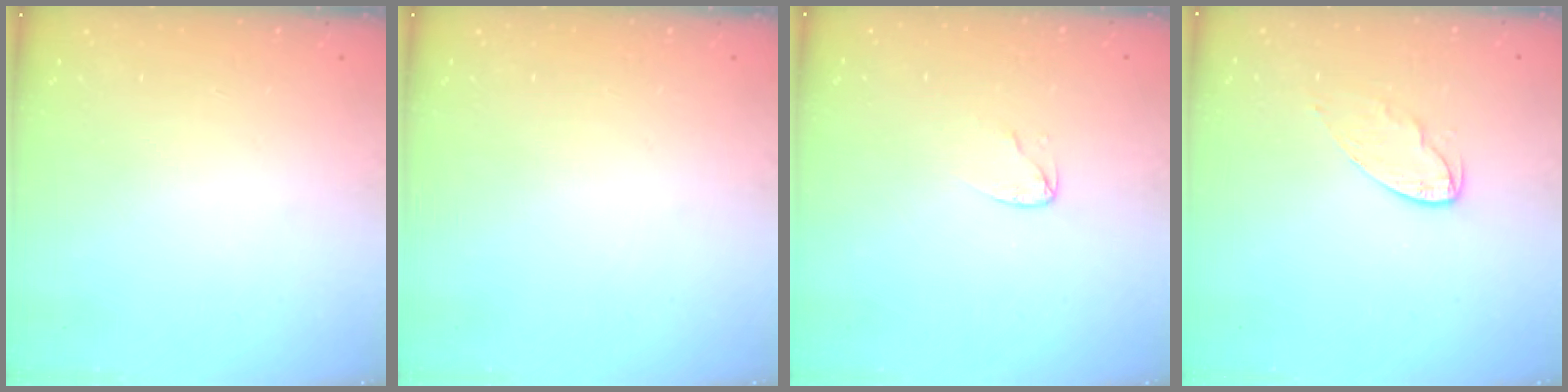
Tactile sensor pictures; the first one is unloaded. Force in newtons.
{"total": 0.0}
{"total": 3.3, "press": 3.3, "slide": 0.3}
{"total": 7.3, "press": 7.3, "slide": 0.5}